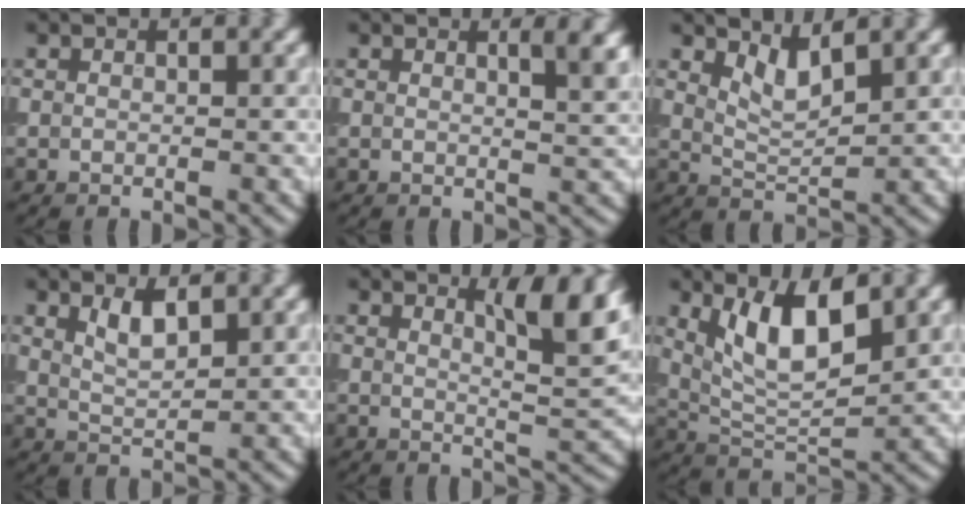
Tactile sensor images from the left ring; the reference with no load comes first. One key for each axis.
{"total": 2.8, "fx": 1.4, "fy": 0.9, "fz": 2.3, "tx": -0.015, "ty": 0.000, "tz": 0.018}
{"total": 2.5, "fx": 1.7, "fy": 0.7, "fz": 1.7, "tx": -0.037, "ty": -0.010, "tz": 0.038}
{"total": 2.4, "fx": 1.4, "fy": 0.8, "fz": 1.8, "tx": -0.036, "ty": -0.003, "tz": 0.028}
{"total": 5.7, "fx": 2.8, "fy": 1.5, "fz": 4.7, "tx": -0.058, "ty": -0.004, "tz": 0.041}
{"total": 6.1, "fx": 2.5, "fy": 2.2, "fz": 5.2, "tx": -0.098, "ty": -0.004, "tz": 0.050}